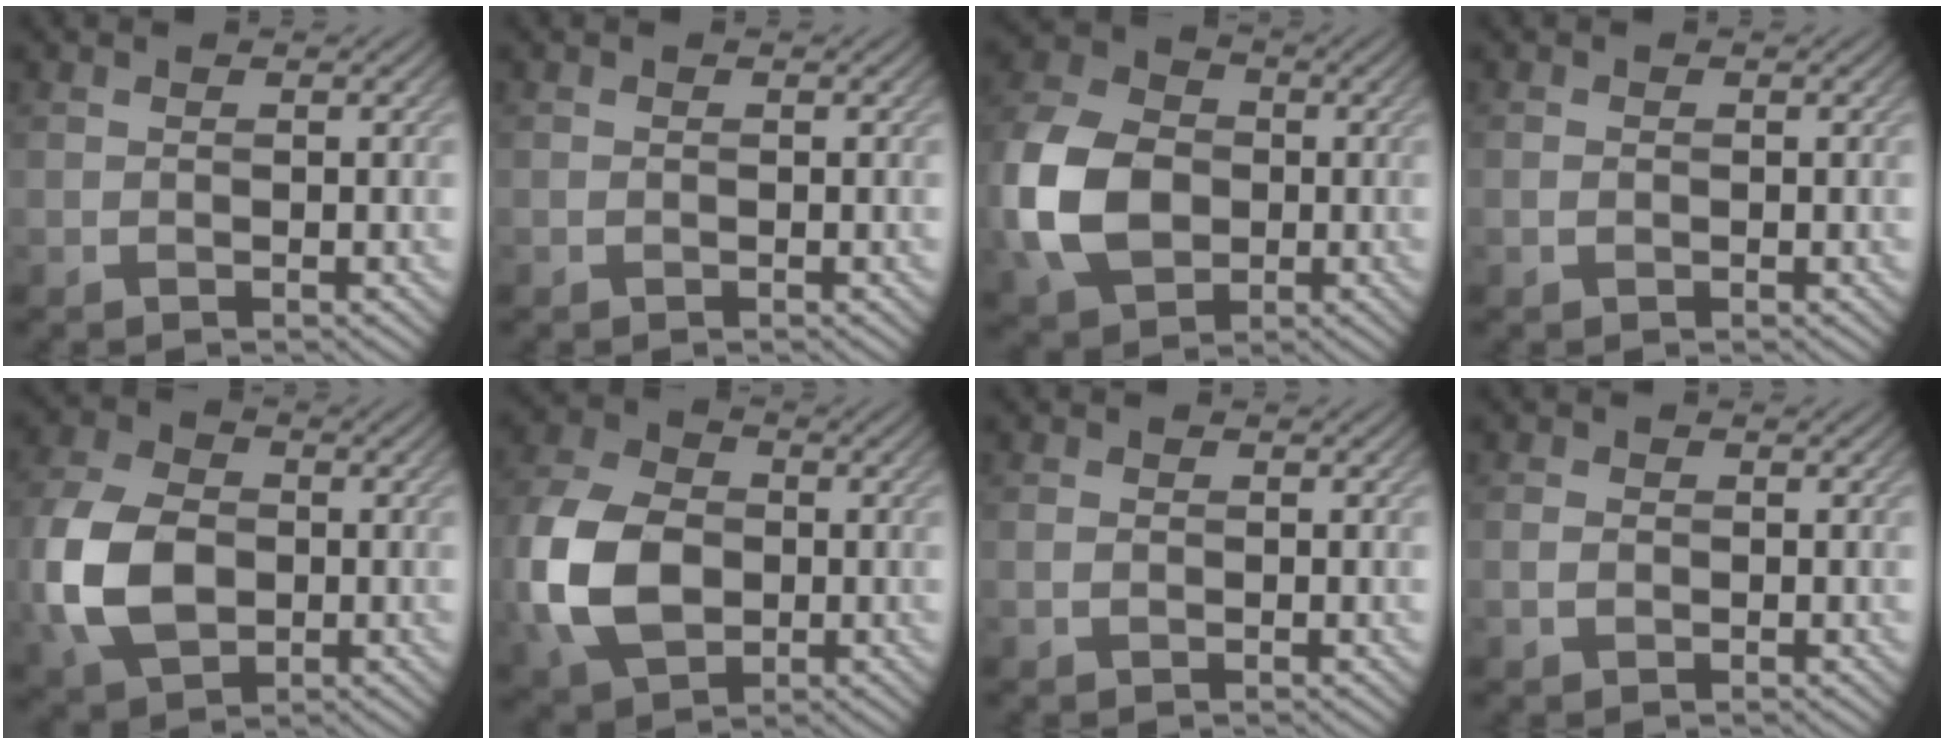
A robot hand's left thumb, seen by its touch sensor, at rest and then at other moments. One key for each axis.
{"total": 0.0}
{"total": 12.9, "fx": -1.9, "fy": 9.7, "fz": 8.3, "tx": -0.224, "ty": -0.008, "tz": -0.044}
{"total": 0.8, "fx": -0.2, "fy": 0.6, "fz": 0.5, "tx": -0.012, "ty": -0.002, "tz": -0.006}
{"total": 10.8, "fx": -1.6, "fy": 7.6, "fz": 7.5, "tx": -0.200, "ty": -0.011, "tz": -0.040}
{"total": 12.5, "fx": -1.9, "fy": 9.0, "fz": 8.6, "tx": -0.230, "ty": -0.015, "tz": -0.044}
{"total": 1.1, "fx": -0.3, "fy": 0.8, "fz": 0.7, "tx": -0.015, "ty": -0.002, "tz": -0.008}
{"total": 1.5, "fx": -0.4, "fy": 1.2, "fz": 0.9, "tx": -0.022, "ty": -0.002, "tz": -0.009}